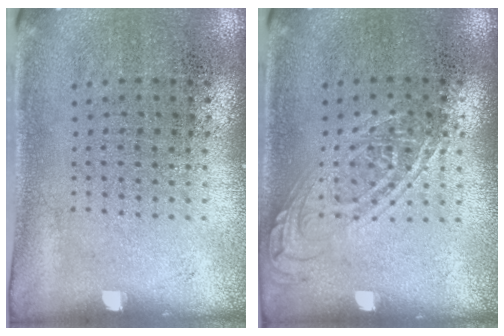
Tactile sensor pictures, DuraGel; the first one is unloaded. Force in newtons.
{"total": 1.0, "press": 1.0, "slide": 0.1}